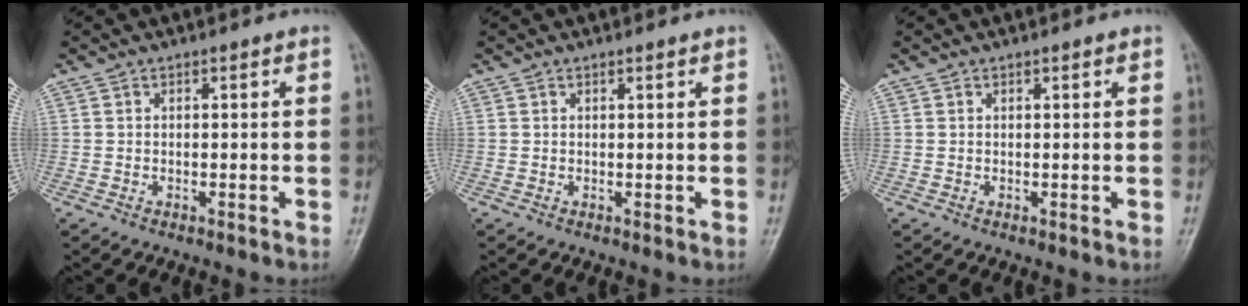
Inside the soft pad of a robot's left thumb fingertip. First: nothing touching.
{"total": 0.6, "force": [0.5, -0.1, 0.4], "torque": [-0.011, -0.003, 0.010]}
{"total": 0.7, "force": [0.4, 0.1, 0.5], "torque": [-0.007, 0.000, 0.005]}